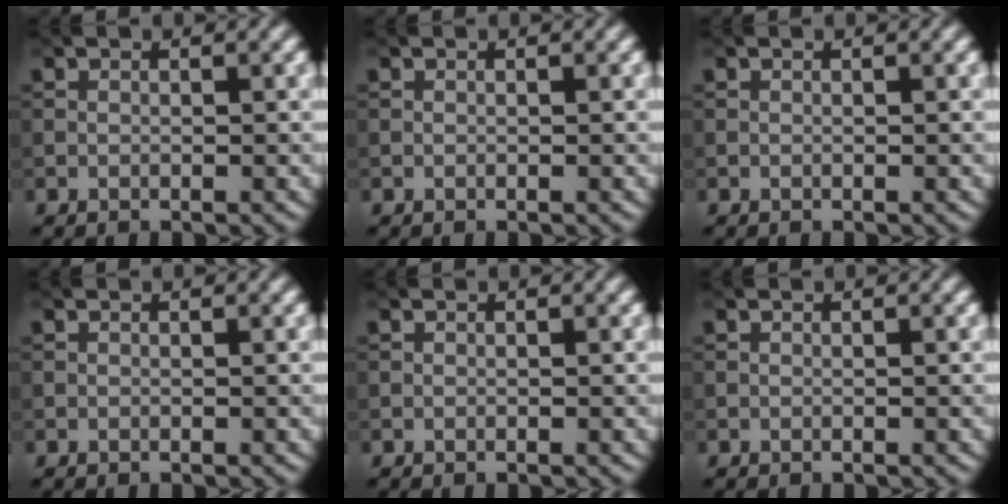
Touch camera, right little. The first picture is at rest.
{"total": 0.0}
{"total": 0.0}
{"total": 0.0}
{"total": 0.0}
{"total": 0.0}